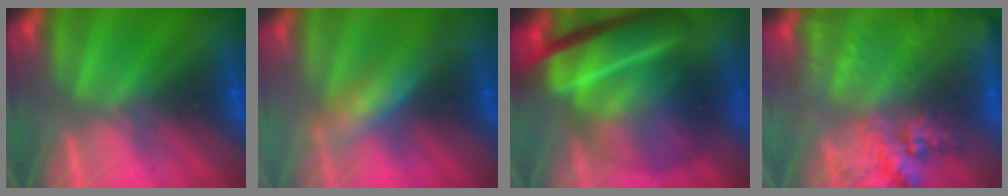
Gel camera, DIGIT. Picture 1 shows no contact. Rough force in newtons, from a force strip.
{"total": 4.6}
{"total": 7.6}
{"total": 9.0}